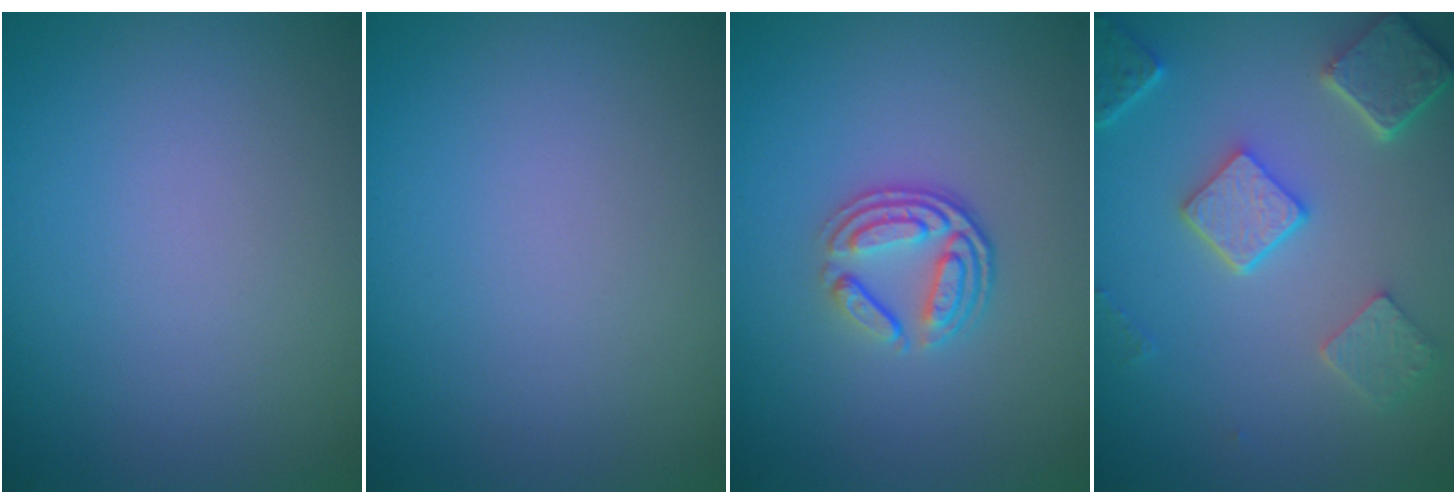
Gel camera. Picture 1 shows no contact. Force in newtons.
{"total": 0.0}
{"total": 3.6, "press": 2.6, "slide": 2.6}
{"total": 5.5, "press": 4.2, "slide": 3.5}